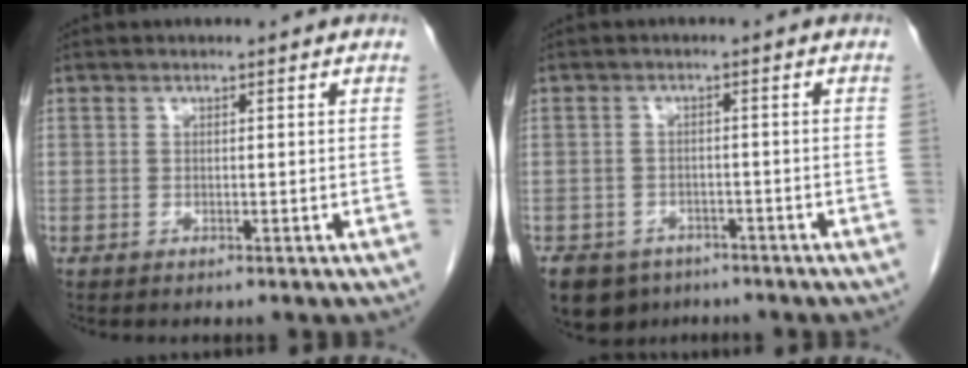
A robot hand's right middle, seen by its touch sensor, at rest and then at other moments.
{"total": 7.5, "force": [-5.3, 5.0, 1.7], "torque": [-0.030, 0.001, -0.079]}